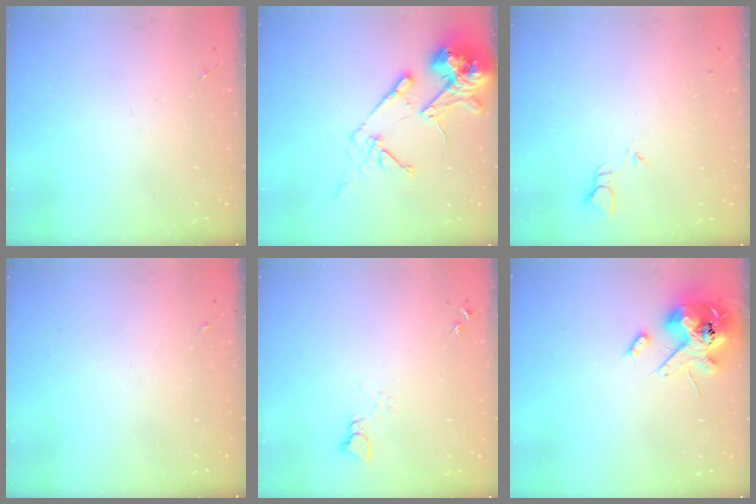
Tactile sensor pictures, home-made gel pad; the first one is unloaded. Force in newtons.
{"total": 16.6, "press": 16.5, "slide": 2.3}
{"total": 2.0, "press": 2.0, "slide": 0.1}
{"total": 0.0}
{"total": 2.5, "press": 2.5, "slide": 0.1}
{"total": 14.9, "press": 14.7, "slide": 2.6}